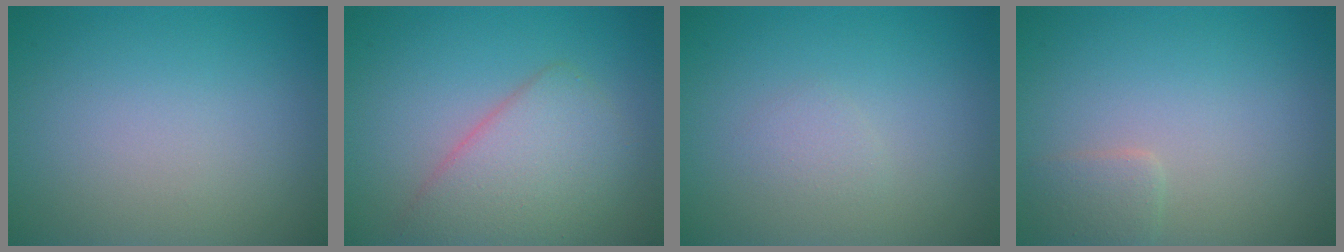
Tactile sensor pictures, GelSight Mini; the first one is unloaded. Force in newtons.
{"total": 4.6, "press": 4.6, "slide": 0.3}
{"total": 0.9, "press": 0.9, "slide": 0.0}
{"total": 1.4, "press": 1.4, "slide": 0.1}